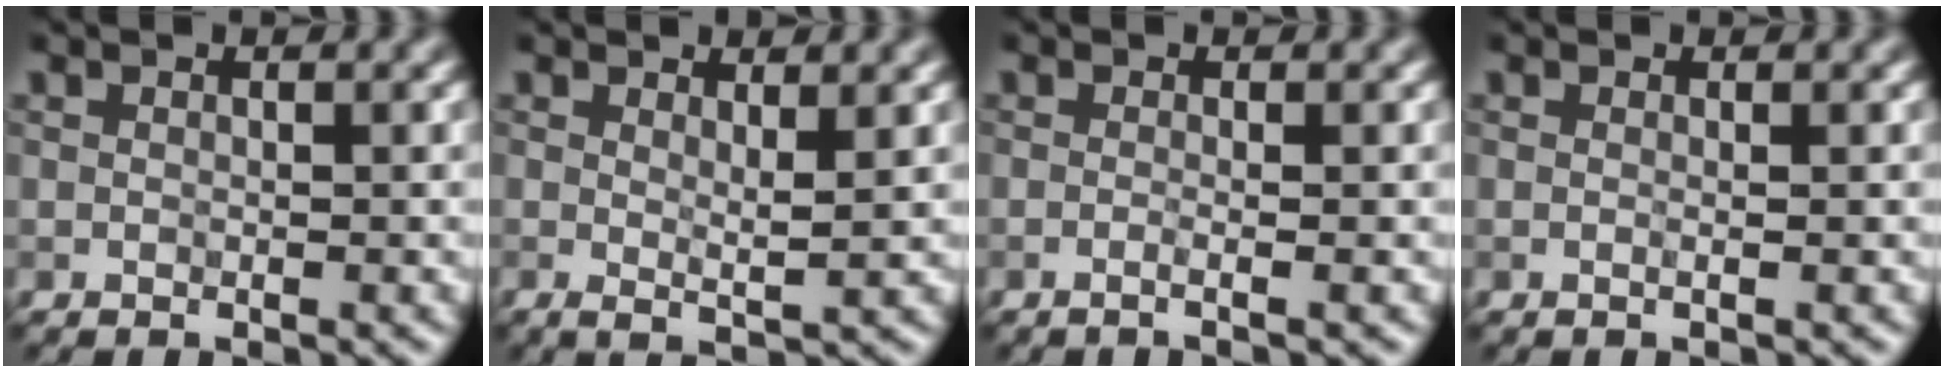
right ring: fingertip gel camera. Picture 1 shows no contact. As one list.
[{"total": 1.7, "force": [0.8, 0.3, 1.5], "torque": [-0.021, -0.007, 0.013]}, {"total": 2.2, "force": [0.0, 1.1, 1.9], "torque": [-0.003, -0.009, -0.028]}, {"total": 0.8, "force": [0.0, 0.3, 0.7], "torque": [-0.007, -0.005, -0.006]}]